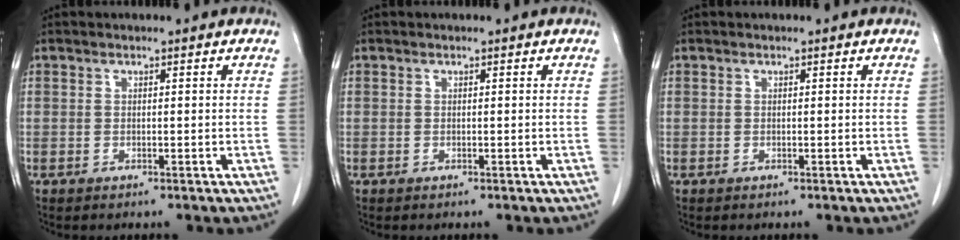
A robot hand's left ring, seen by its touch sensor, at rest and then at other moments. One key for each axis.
{"total": 0.0}
{"total": 0.0}